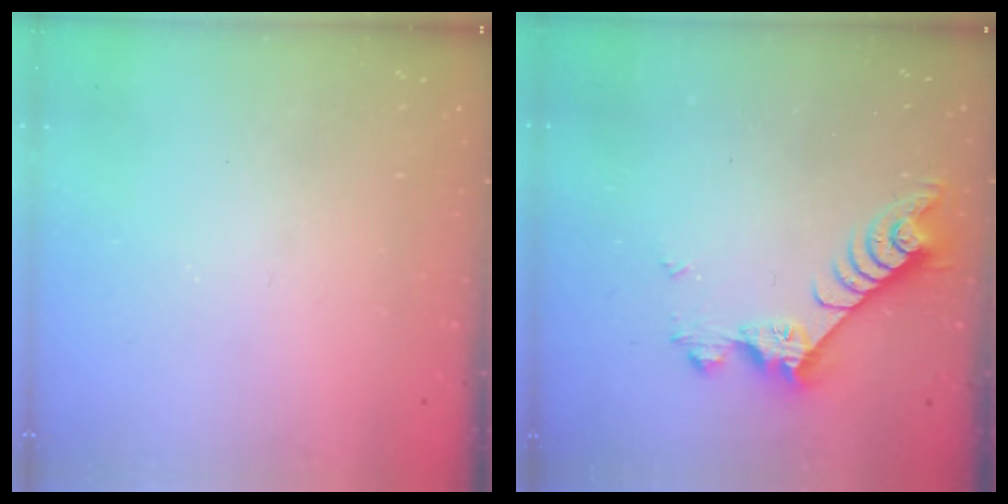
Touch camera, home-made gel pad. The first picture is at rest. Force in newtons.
{"total": 7.0, "press": 7.0, "slide": 0.5}